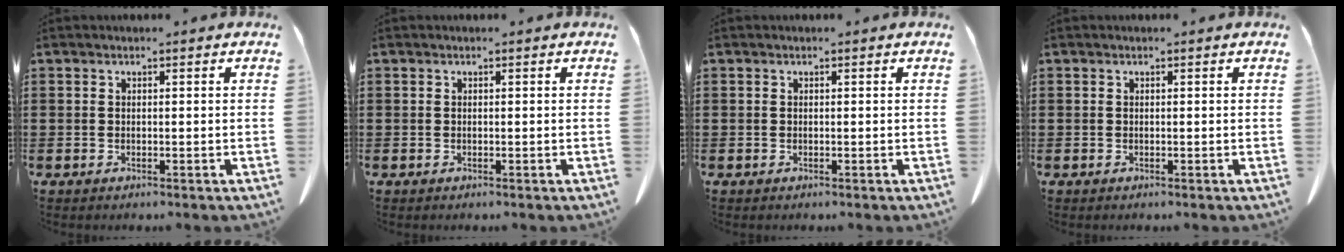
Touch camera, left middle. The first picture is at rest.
{"total": 0.0}
{"total": 0.0}
{"total": 0.0}